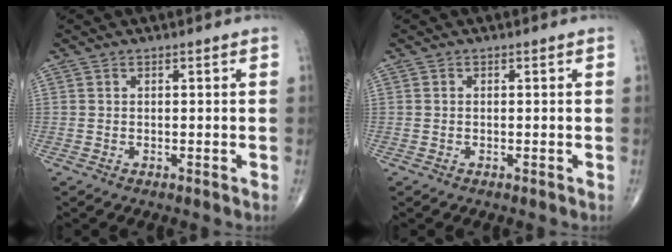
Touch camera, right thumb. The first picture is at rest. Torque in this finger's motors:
{"motor_torque": [0.00, 0.00, -0.12, 0.15, 0.00]}